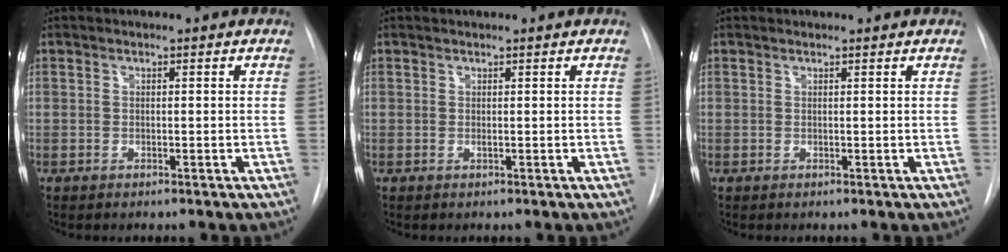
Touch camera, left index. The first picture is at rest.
{"total": 0.8, "force": [0.6, 0.0, 0.5], "torque": [-0.007, 0.011, 0.012]}
{"total": 1.4, "force": [1.4, 0.1, 0.1], "torque": [-0.008, 0.012, 0.018]}